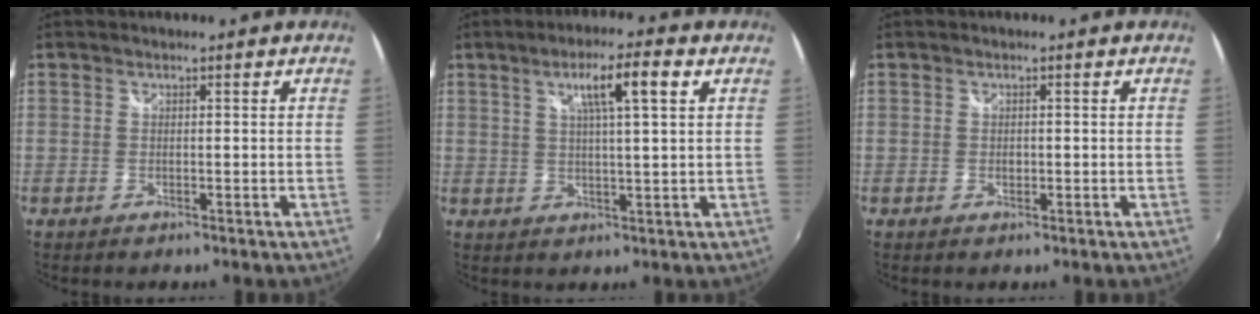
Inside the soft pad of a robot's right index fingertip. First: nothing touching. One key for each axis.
{"total": 7.6, "fx": 3.2, "fy": 0.5, "fz": 6.9, "tx": -0.115, "ty": 0.009, "tz": 0.052}
{"total": 0.8, "fx": -0.1, "fy": 0.7, "fz": 0.5, "tx": -0.009, "ty": 0.001, "tz": -0.001}